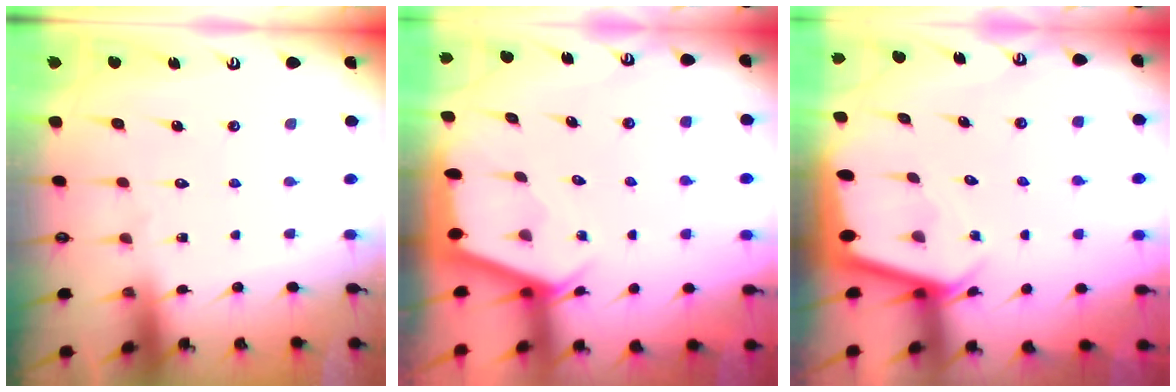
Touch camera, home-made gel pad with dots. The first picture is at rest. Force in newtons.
{"total": 2.4, "press": 2.4, "slide": 0.2}
{"total": 2.3, "press": 2.3, "slide": 0.1}